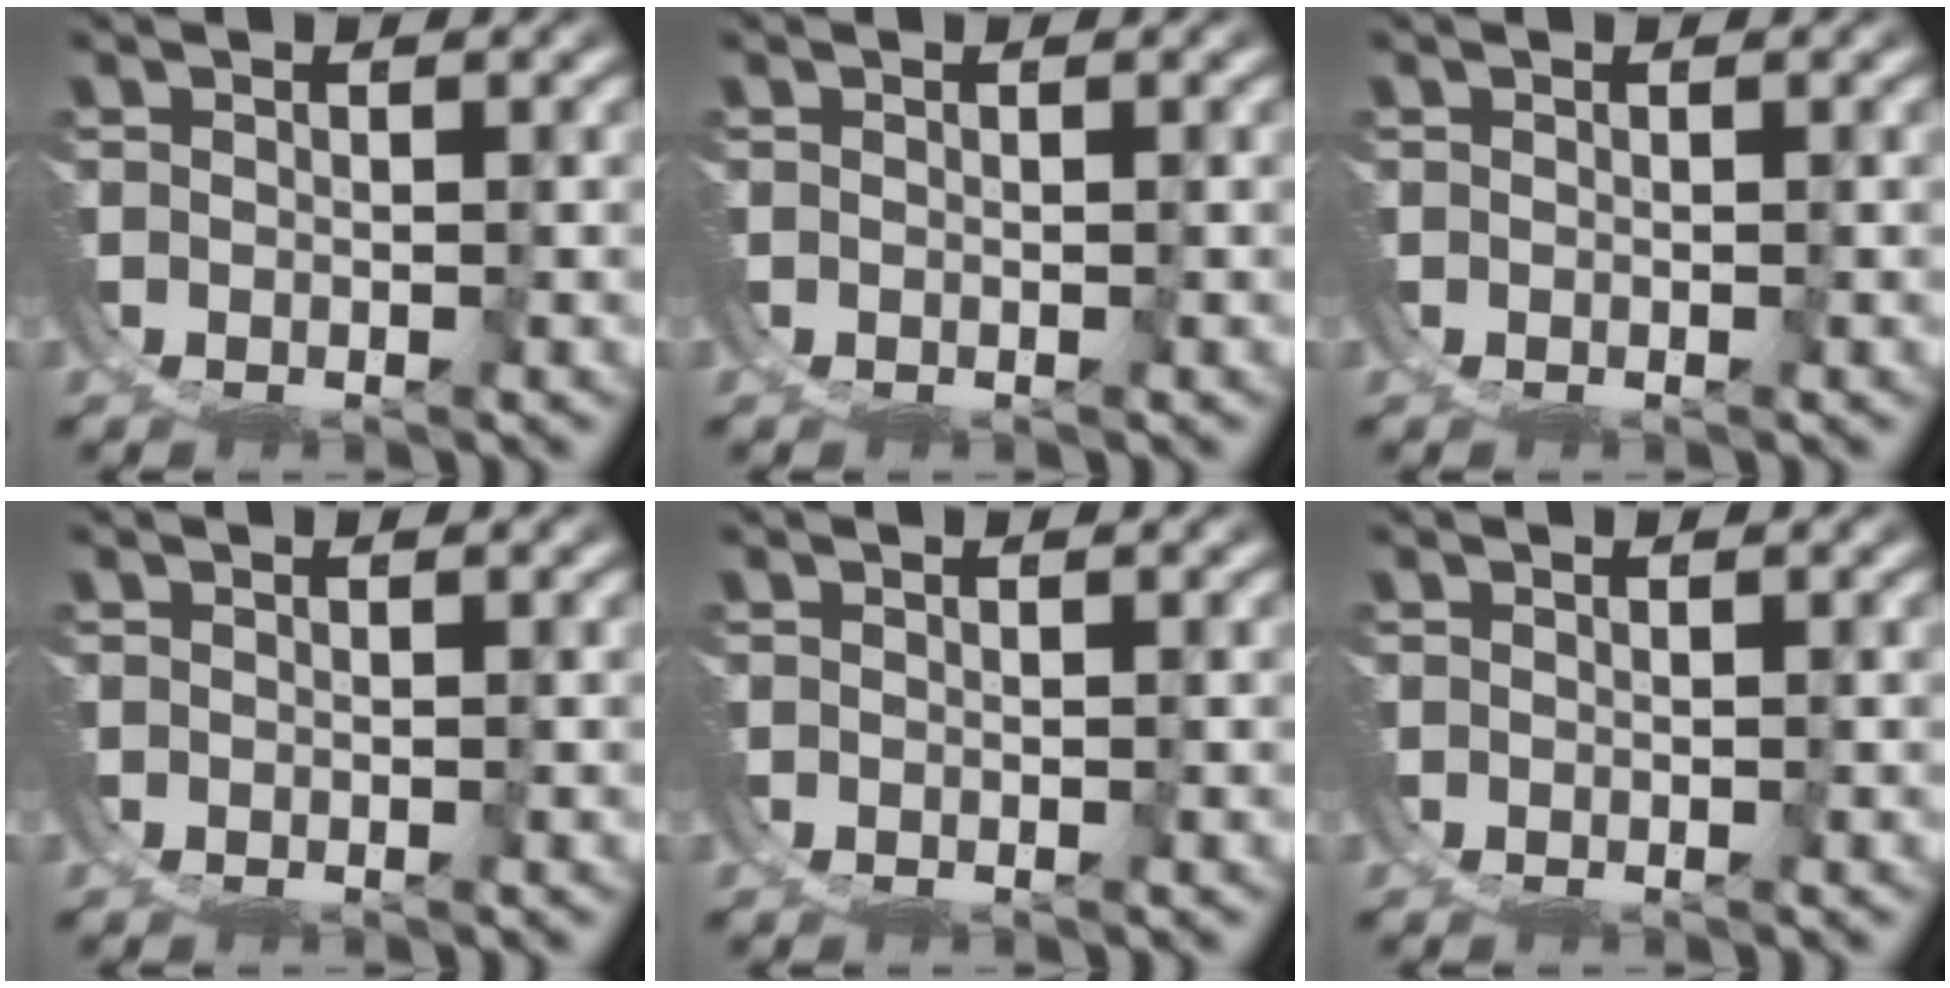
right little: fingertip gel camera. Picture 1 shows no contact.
{"total": 0.0}
{"total": 0.0}
{"total": 0.0}
{"total": 0.0}
{"total": 0.0}